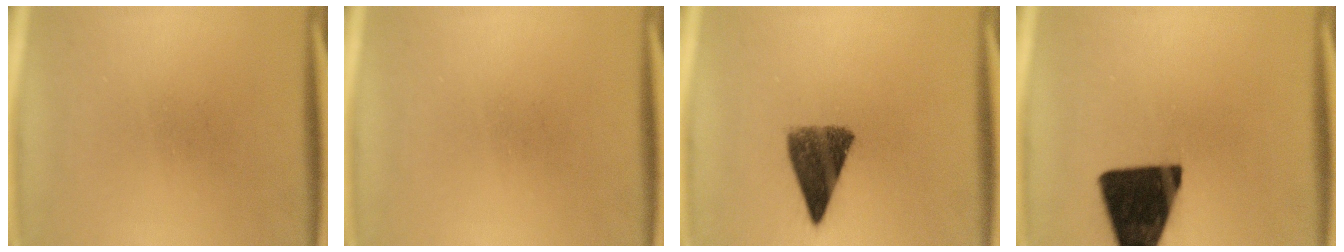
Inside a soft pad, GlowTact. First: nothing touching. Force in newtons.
{"total": 0.0}
{"total": 9.1}
{"total": 18.3}